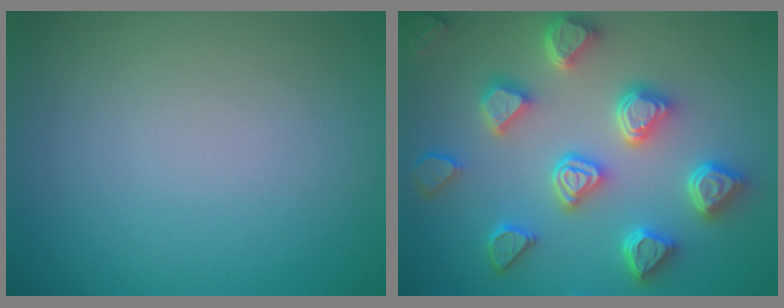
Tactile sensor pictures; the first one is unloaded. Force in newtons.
{"total": 6.9, "press": 6.1, "slide": 3.3}